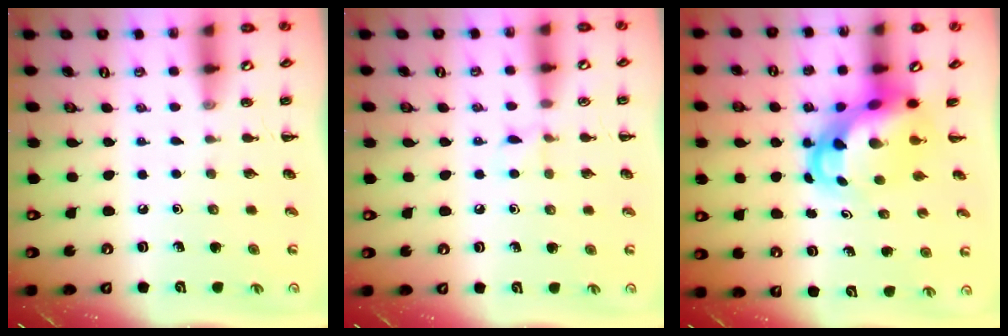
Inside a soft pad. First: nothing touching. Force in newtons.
{"total": 5.0, "press": 4.7, "slide": 1.8}
{"total": 5.4, "press": 5.2, "slide": 1.4}